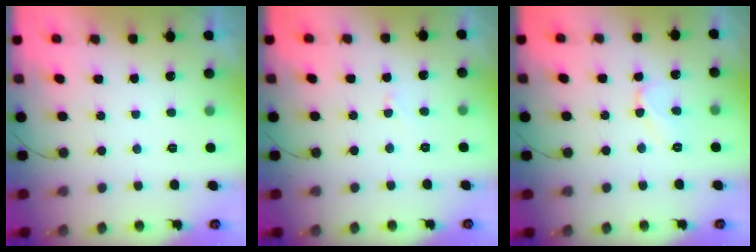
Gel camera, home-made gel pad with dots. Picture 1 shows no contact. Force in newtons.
{"total": 2.6, "press": 2.5, "slide": 0.2}
{"total": 5.6, "press": 5.6, "slide": 0.3}